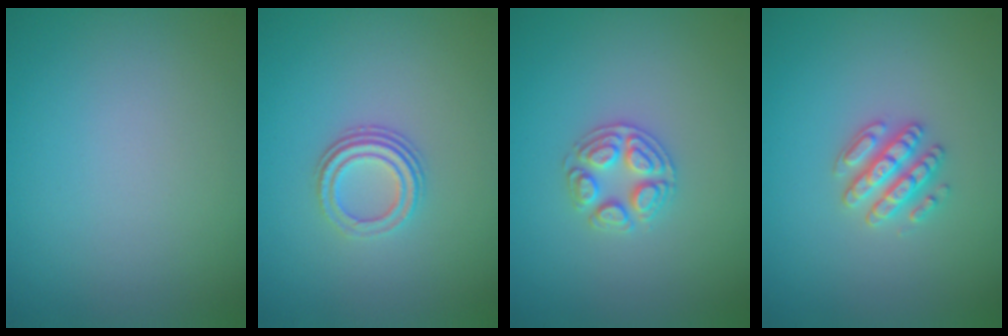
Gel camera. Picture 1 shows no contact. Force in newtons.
{"total": 3.0, "press": 2.2, "slide": 2.0}
{"total": 2.6, "press": 2.5, "slide": 0.5}
{"total": 2.8, "press": 2.7, "slide": 0.8}